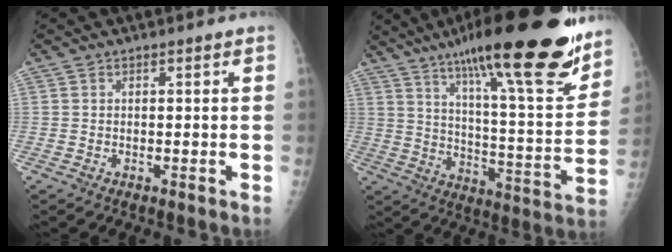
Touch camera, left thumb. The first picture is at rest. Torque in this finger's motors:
{"motor_torque": [1.74, -0.94, 1.64, -1.14, 0.32]}